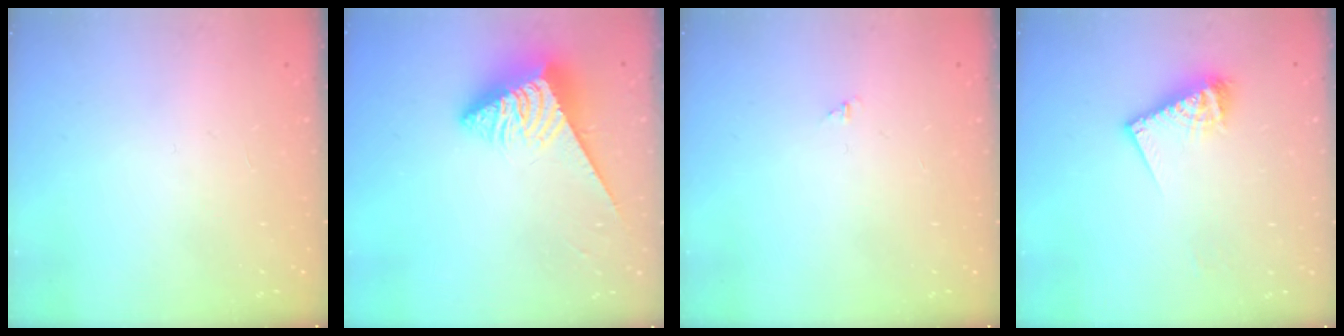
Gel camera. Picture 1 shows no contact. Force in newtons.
{"total": 6.0, "press": 6.0, "slide": 0.4}
{"total": 0.7, "press": 0.7, "slide": 0.1}
{"total": 9.9, "press": 9.9, "slide": 1.3}